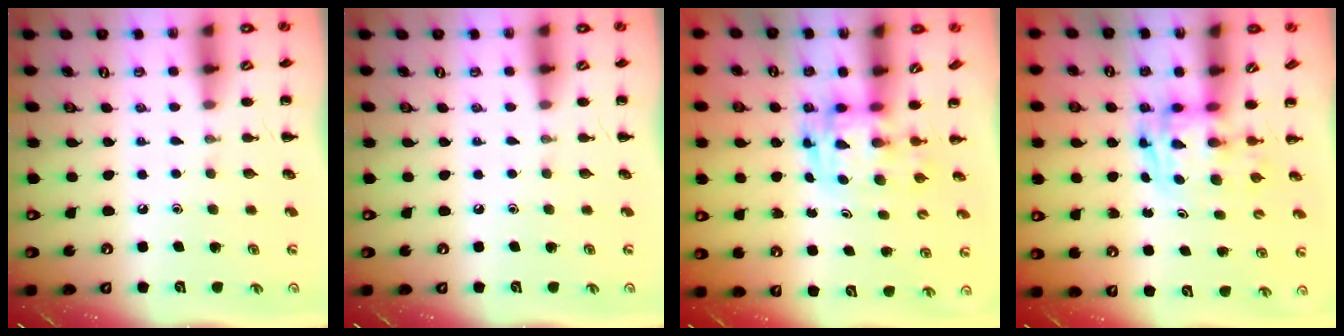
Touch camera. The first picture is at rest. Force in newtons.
{"total": 0.0}
{"total": 2.8, "press": 2.8, "slide": 0.5}
{"total": 2.7, "press": 2.6, "slide": 0.5}